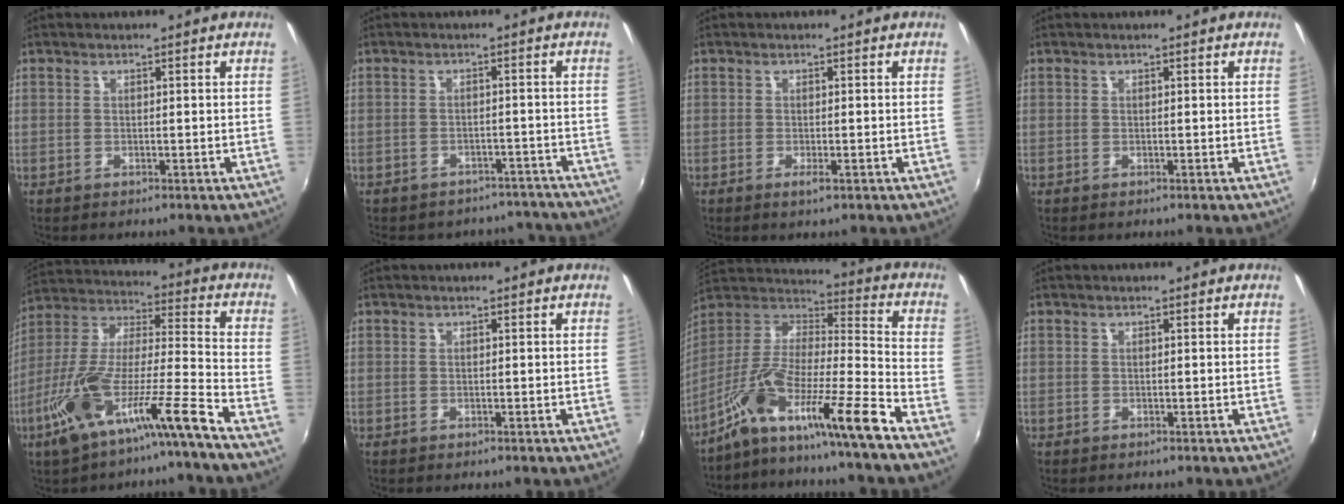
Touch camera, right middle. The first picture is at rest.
{"total": 12.0, "force": [-10.6, 5.2, 2.4], "torque": [-0.057, 0.014, -0.119]}
{"total": 1.6, "force": [-0.8, 0.3, 1.3], "torque": [-0.025, -0.006, -0.014]}
{"total": 0.0}
{"total": 16.2, "force": [-10.5, 0.1, 12.4], "torque": [-0.220, -0.017, -0.198]}
{"total": 0.0}
{"total": 17.8, "force": [-12.6, -0.8, 12.5], "torque": [-0.215, -0.032, -0.238]}
{"total": 0.0}